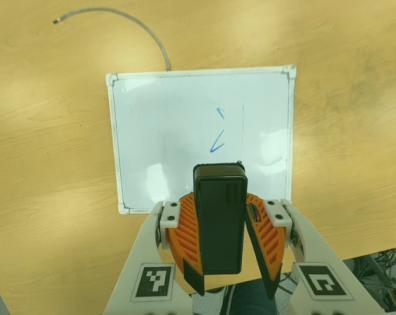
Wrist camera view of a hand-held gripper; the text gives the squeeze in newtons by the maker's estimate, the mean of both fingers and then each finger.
{"total": 8.1, "left": 8.2, "right": 8.0}